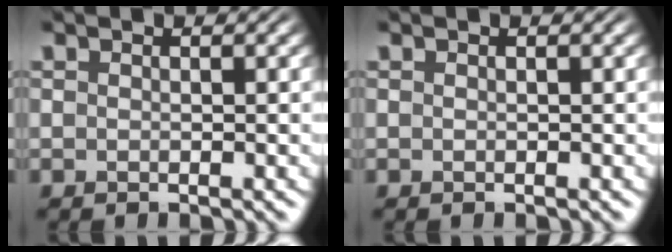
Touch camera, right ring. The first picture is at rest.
{"total": 0.0}